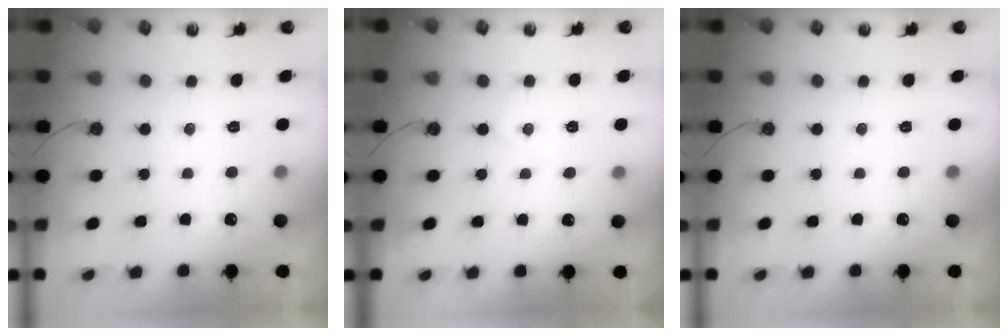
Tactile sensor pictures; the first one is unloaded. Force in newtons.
{"total": 3.0, "press": 3.0, "slide": 0.5}
{"total": 0.0}